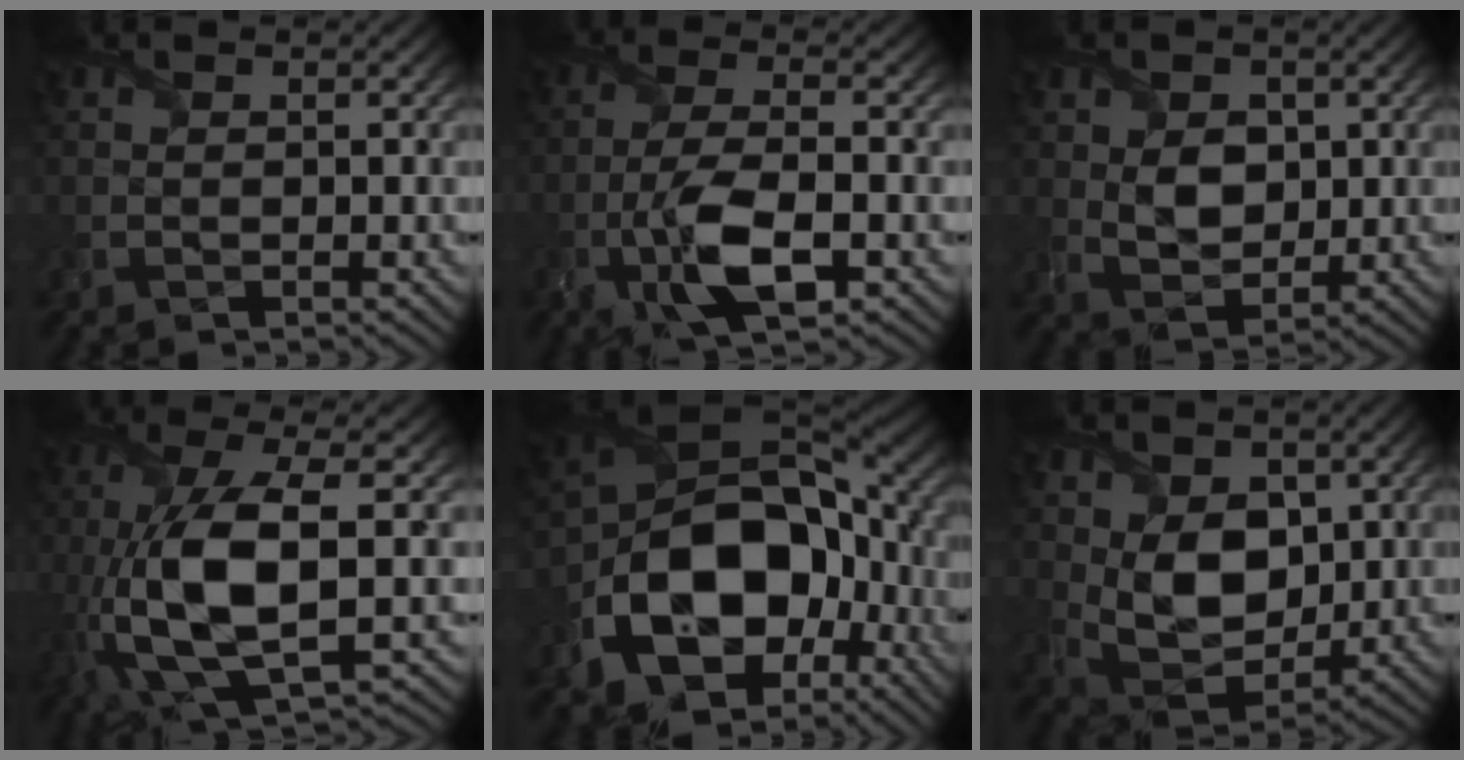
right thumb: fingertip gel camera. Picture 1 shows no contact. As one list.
[{"total": 8.2, "force": [-3.0, 2.8, 7.2], "torque": [-0.150, 0.002, -0.062]}, {"total": 4.8, "force": [0.9, 3.5, 3.0], "torque": [-0.071, -0.008, 0.014]}, {"total": 12.6, "force": [-1.6, 4.5, 11.6], "torque": [-0.262, -0.011, -0.027]}, {"total": 18.1, "force": [-6.0, 11.9, 12.2], "torque": [-0.231, -0.042, -0.104]}, {"total": 8.6, "force": [1.8, 6.0, 5.8], "torque": [-0.134, -0.017, 0.032]}]